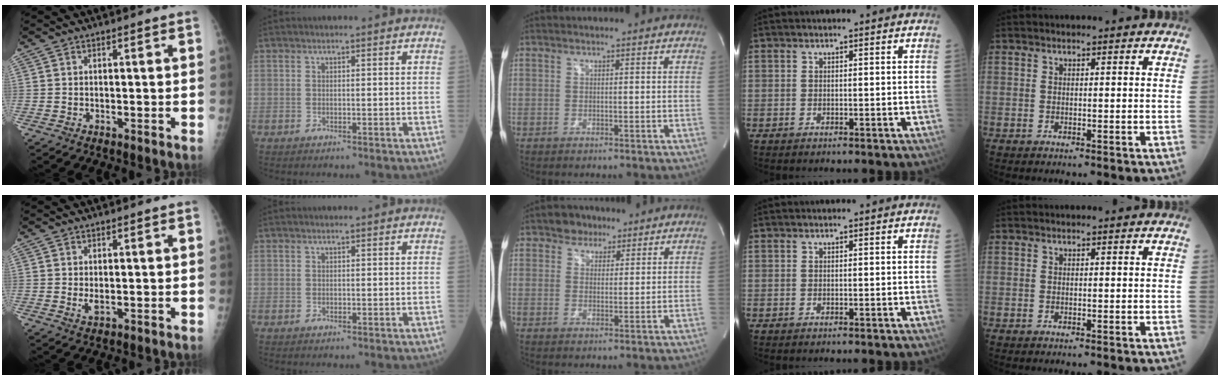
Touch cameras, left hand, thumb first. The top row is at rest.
{"thumb": {"total": 2.4, "force": [0.5, 1.0, 2.2], "torque": [-0.035, -0.006, 0.013]}, "middle": {"total": 4.2, "force": [2.9, 2.9, 1.0], "torque": [-0.014, 0.009, 0.045]}}